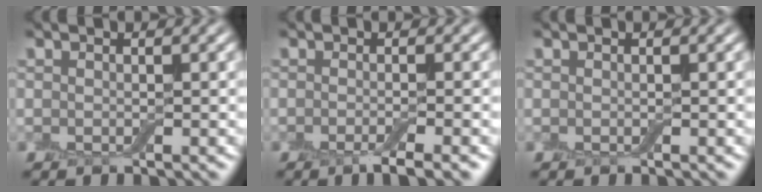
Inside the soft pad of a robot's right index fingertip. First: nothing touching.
{"total": 2.9, "force": [-1.6, 0.6, 2.3], "torque": [-0.029, -0.003, -0.031]}
{"total": 0.0}